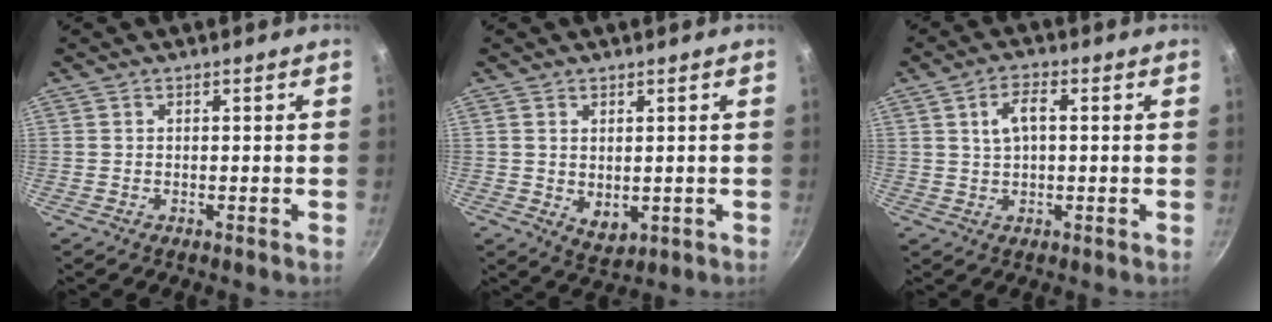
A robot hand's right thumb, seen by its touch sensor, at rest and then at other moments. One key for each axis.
{"total": 4.3, "fx": 0.4, "fy": 2.8, "fz": 3.2, "tx": -0.048, "ty": -0.015, "tz": 0.014}
{"total": 5.1, "fx": 1.0, "fy": 2.5, "fz": 4.3, "tx": -0.076, "ty": 0.012, "tz": 0.017}